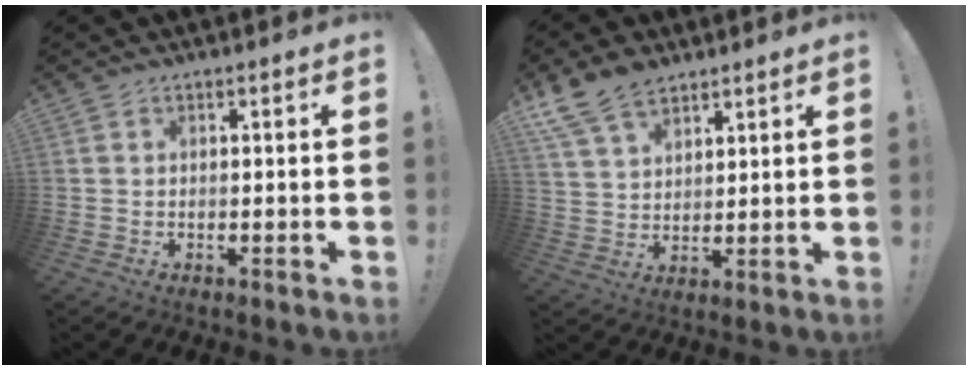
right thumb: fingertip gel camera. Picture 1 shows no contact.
{"total": 10.4, "force": [7.8, 5.4, 4.3], "torque": [-0.086, -0.038, 0.154]}